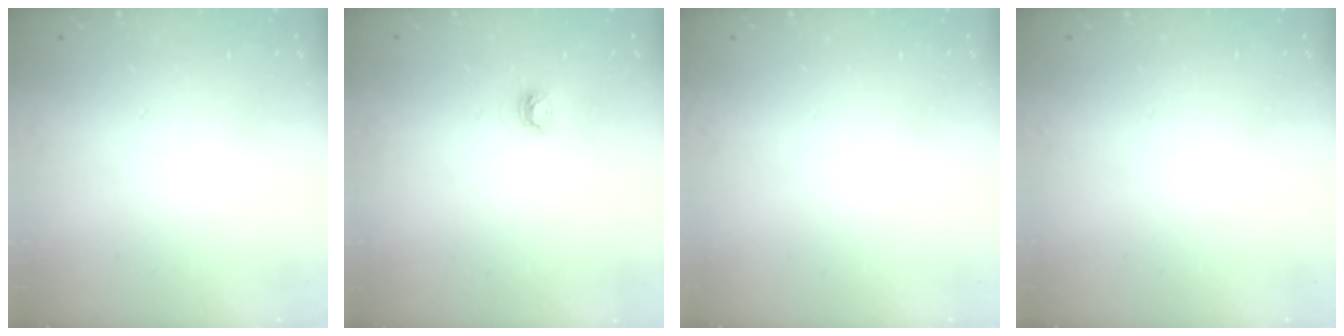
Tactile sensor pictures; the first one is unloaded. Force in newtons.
{"total": 3.4, "press": 3.4, "slide": 0.4}
{"total": 0.0}
{"total": 0.0}